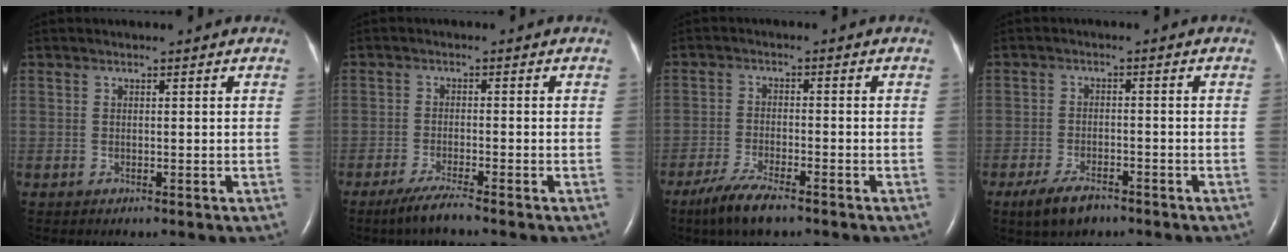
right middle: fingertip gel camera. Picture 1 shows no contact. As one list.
[{"total": 3.8, "force": [-2.9, -0.5, 2.3], "torque": [-0.057, -0.014, -0.060]}, {"total": 6.1, "force": [-4.4, 0.9, 4.1], "torque": [-0.094, -0.015, -0.080]}, {"total": 5.2, "force": [-3.8, 1.9, 3.1], "torque": [-0.072, -0.007, -0.062]}]